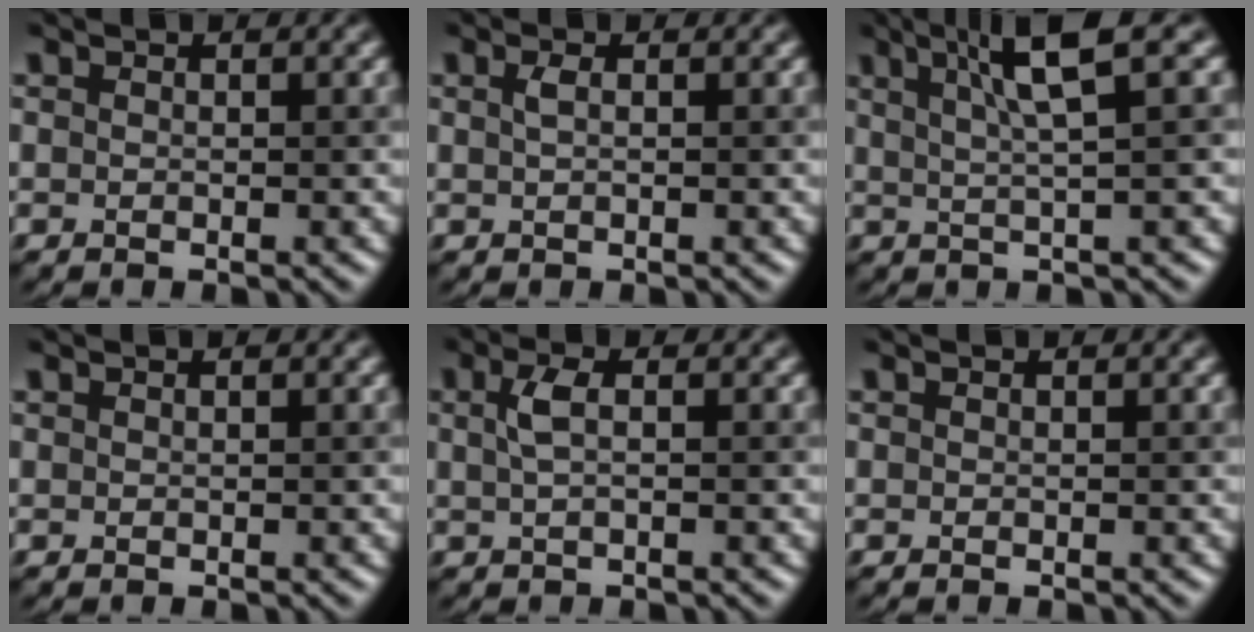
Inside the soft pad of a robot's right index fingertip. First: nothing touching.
{"total": 0.8, "force": [0.2, 0.2, 0.7], "torque": [-0.015, 0.009, 0.009]}
{"total": 5.2, "force": [2.3, 0.6, 4.6], "torque": [-0.067, 0.014, 0.039]}
{"total": 0.0}
{"total": 1.7, "force": [0.4, 0.5, 1.6], "torque": [-0.034, 0.011, 0.011]}
{"total": 0.0}